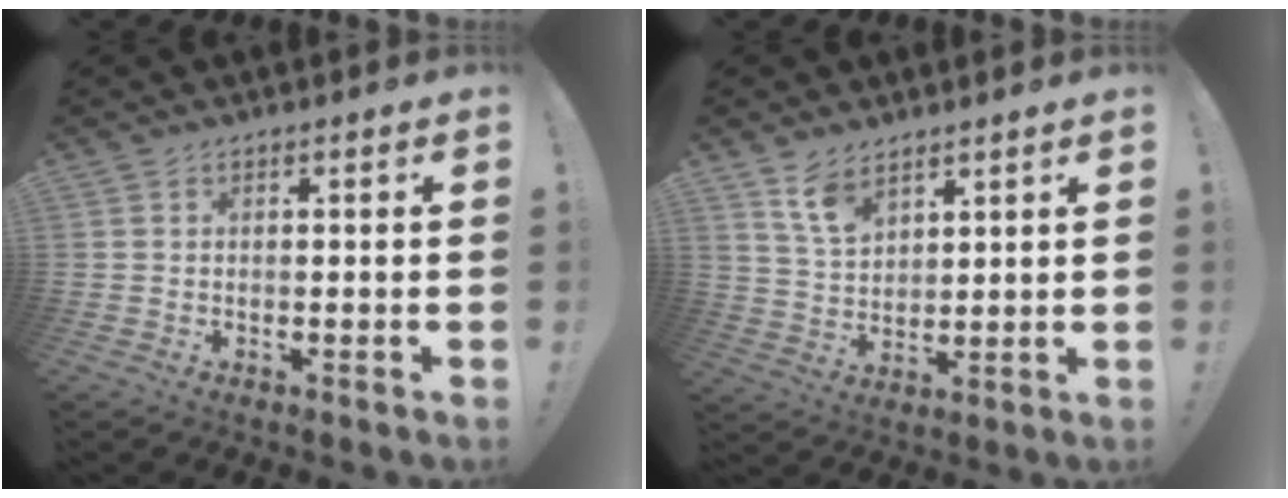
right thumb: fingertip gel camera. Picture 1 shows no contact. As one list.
[{"total": 8.4, "force": [6.0, 4.7, 3.6], "torque": [-0.066, -0.031, 0.115]}]